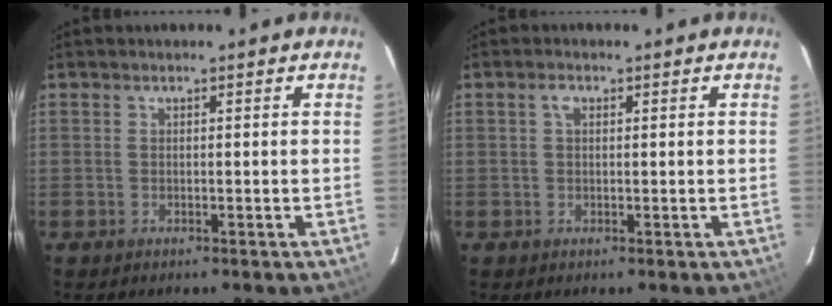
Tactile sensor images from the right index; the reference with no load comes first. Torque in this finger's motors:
{"motor_torque": [0.10, 0.00, 0.10, 0.04]}